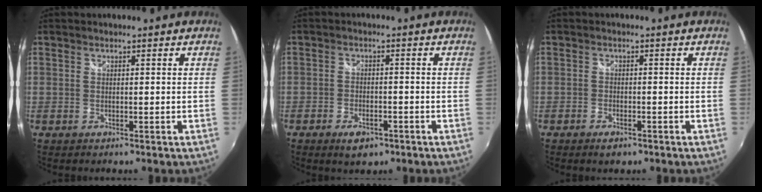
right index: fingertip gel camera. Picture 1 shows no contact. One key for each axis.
{"total": 5.2, "fx": -3.3, "fy": 2.8, "fz": 3.0, "tx": -0.072, "ty": -0.004, "tz": -0.053}
{"total": 2.8, "fx": -1.9, "fy": 1.4, "fz": 1.4, "tx": -0.037, "ty": -0.004, "tz": -0.035}